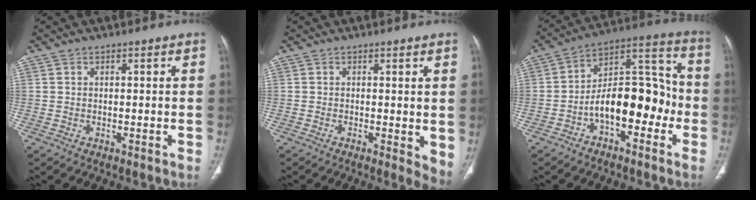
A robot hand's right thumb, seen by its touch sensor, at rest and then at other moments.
{"total": 4.3, "force": [0.0, 1.7, 3.9], "torque": [-0.044, -0.010, -0.002]}
{"total": 15.8, "force": [-4.7, 8.5, 12.5], "torque": [-0.167, 0.068, -0.079]}